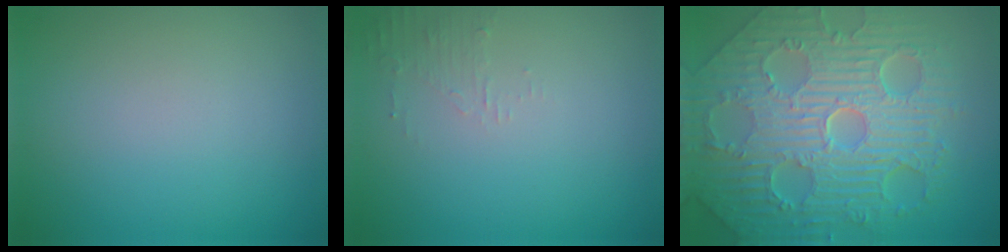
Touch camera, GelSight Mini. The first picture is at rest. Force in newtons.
{"total": 1.3, "press": 1.2, "slide": 0.3}
{"total": 11.5, "press": 7.5, "slide": 8.8}